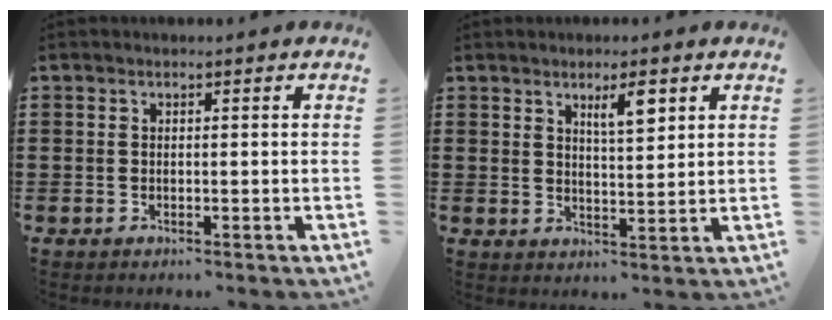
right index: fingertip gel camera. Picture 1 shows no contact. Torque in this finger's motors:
{"motor_torque": [0.13, 0.22, 0.19, 0.06]}